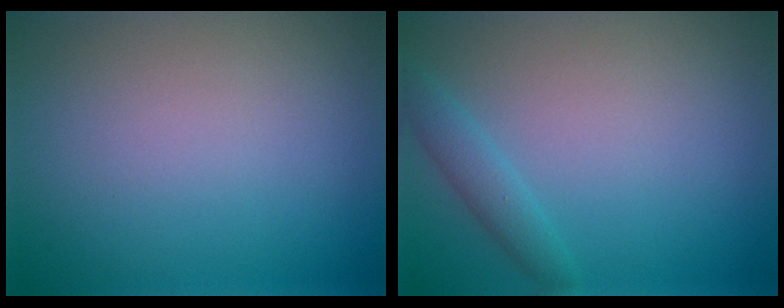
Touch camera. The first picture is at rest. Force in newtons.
{"total": 1.9, "press": 1.9, "slide": 0.1}